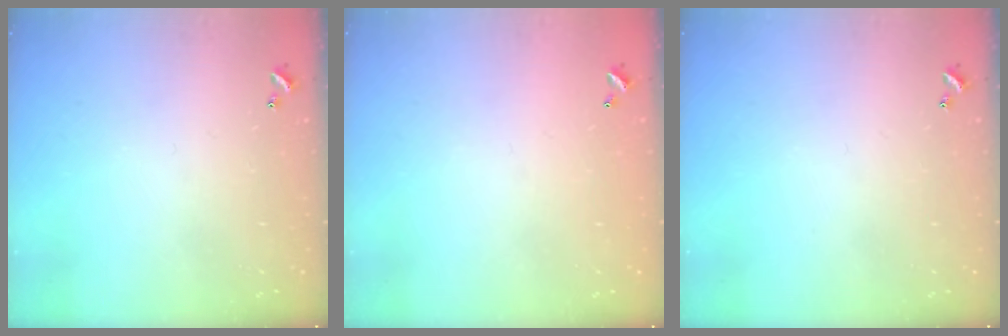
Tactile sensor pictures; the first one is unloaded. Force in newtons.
{"total": 2.7, "press": 2.7, "slide": 0.1}
{"total": 0.0}